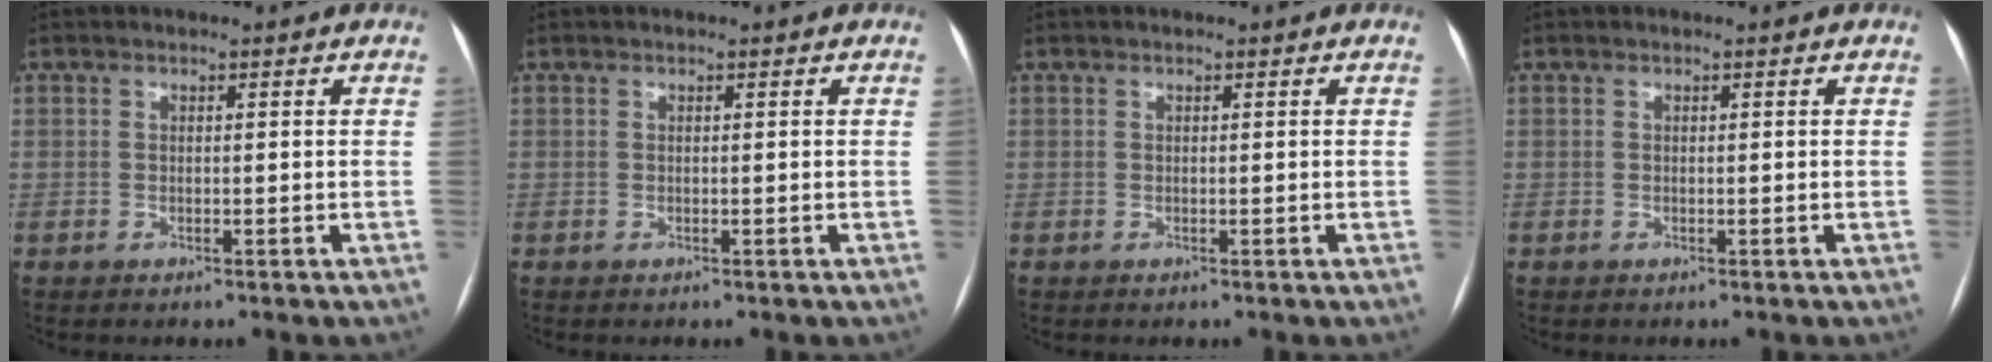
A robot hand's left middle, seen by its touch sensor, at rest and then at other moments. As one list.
[{"total": 0.0}, {"total": 0.0}, {"total": 0.0}]